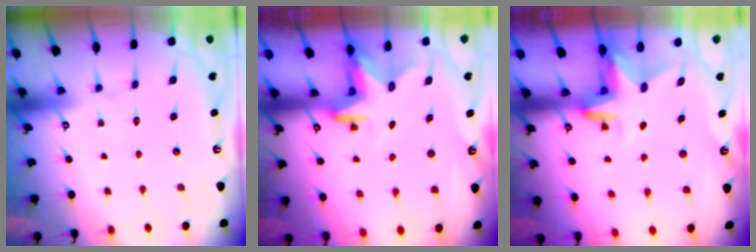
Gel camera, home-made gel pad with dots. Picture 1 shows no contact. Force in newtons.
{"total": 2.3, "press": 2.3, "slide": 0.4}
{"total": 3.2, "press": 3.2, "slide": 0.2}